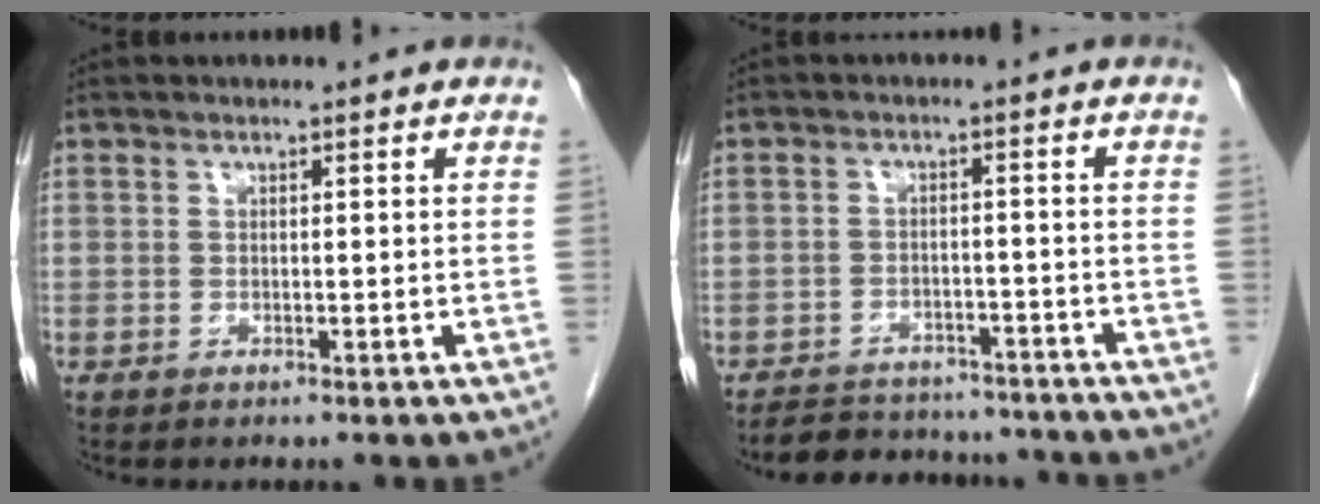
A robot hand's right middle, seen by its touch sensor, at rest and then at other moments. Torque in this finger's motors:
{"motor_torque": [0.16, -0.15, 0.06, 0.01]}